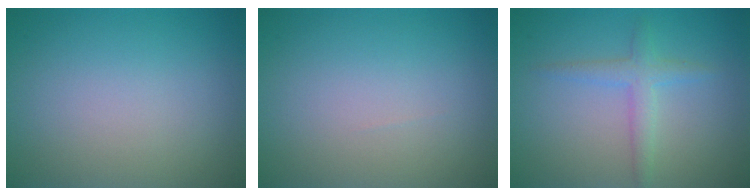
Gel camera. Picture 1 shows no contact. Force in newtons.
{"total": 0.0}
{"total": 2.2, "press": 2.2, "slide": 0.0}